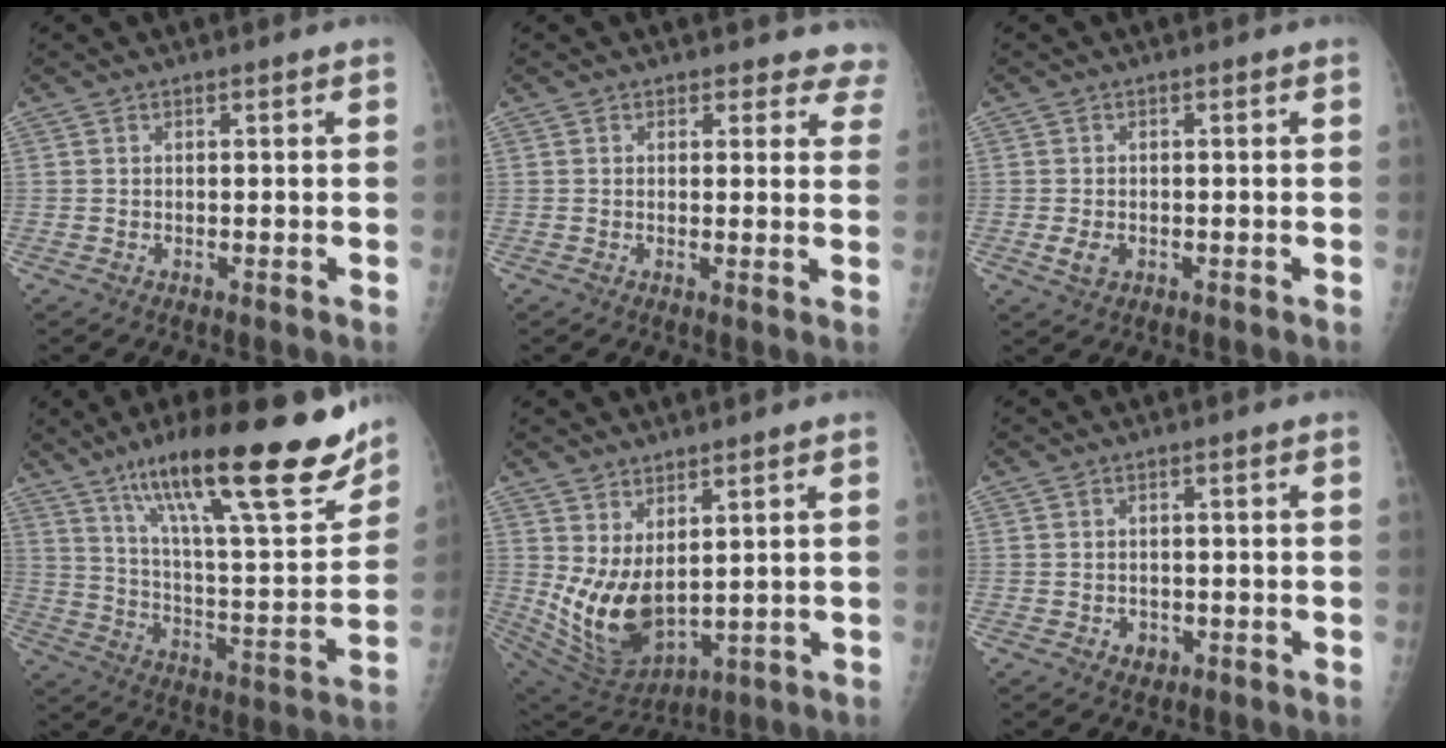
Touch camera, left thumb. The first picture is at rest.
{"total": 6.0, "force": [5.2, 3.0, -0.1], "torque": [0.059, -0.019, 0.027]}
{"total": 2.5, "force": [-0.6, 1.8, 1.7], "torque": [-0.031, -0.002, -0.008]}
{"total": 29.0, "force": [19.0, 6.2, 21.0], "torque": [-0.298, -0.057, 0.302]}
{"total": 12.1, "force": [2.8, 6.6, 9.8], "torque": [-0.170, -0.037, 0.079]}
{"total": 2.2, "force": [-0.7, 1.9, 0.9], "torque": [-0.006, 0.003, -0.003]}